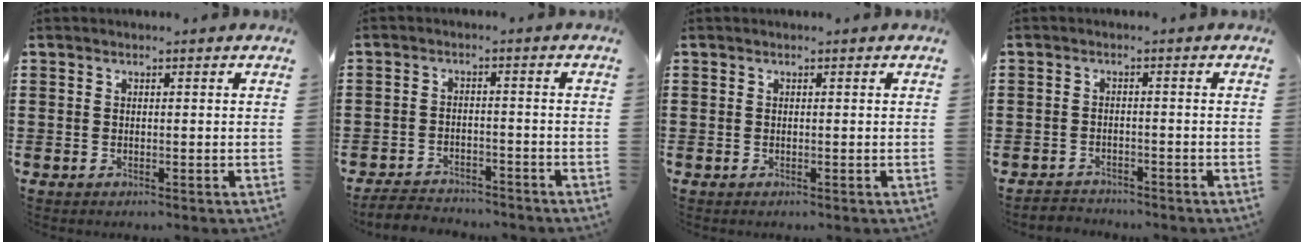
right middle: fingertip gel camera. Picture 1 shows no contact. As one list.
[{"total": 3.7, "force": [-3.6, 0.8, 0.1], "torque": [-0.005, 0.005, -0.077]}, {"total": 0.0}, {"total": 2.2, "force": [-2.1, 0.5, -0.3], "torque": [-0.002, 0.001, -0.050]}]